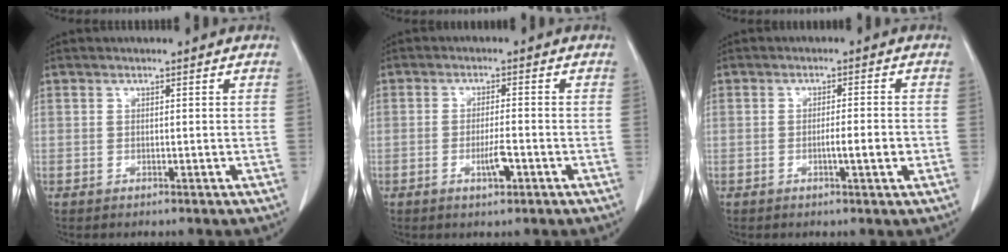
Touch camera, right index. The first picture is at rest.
{"total": 4.0, "force": [-1.6, 1.0, 3.5], "torque": [-0.066, 0.000, -0.025]}
{"total": 4.1, "force": [-1.0, 0.7, 3.9], "torque": [-0.067, 0.000, -0.011]}